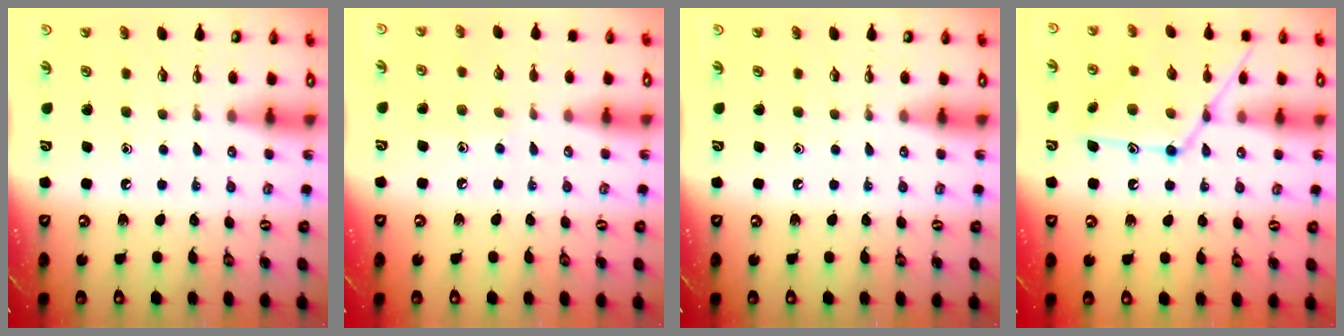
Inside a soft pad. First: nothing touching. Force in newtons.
{"total": 5.0, "press": 5.0, "slide": 0.6}
{"total": 0.0}
{"total": 15.0, "press": 15.0, "slide": 0.9}